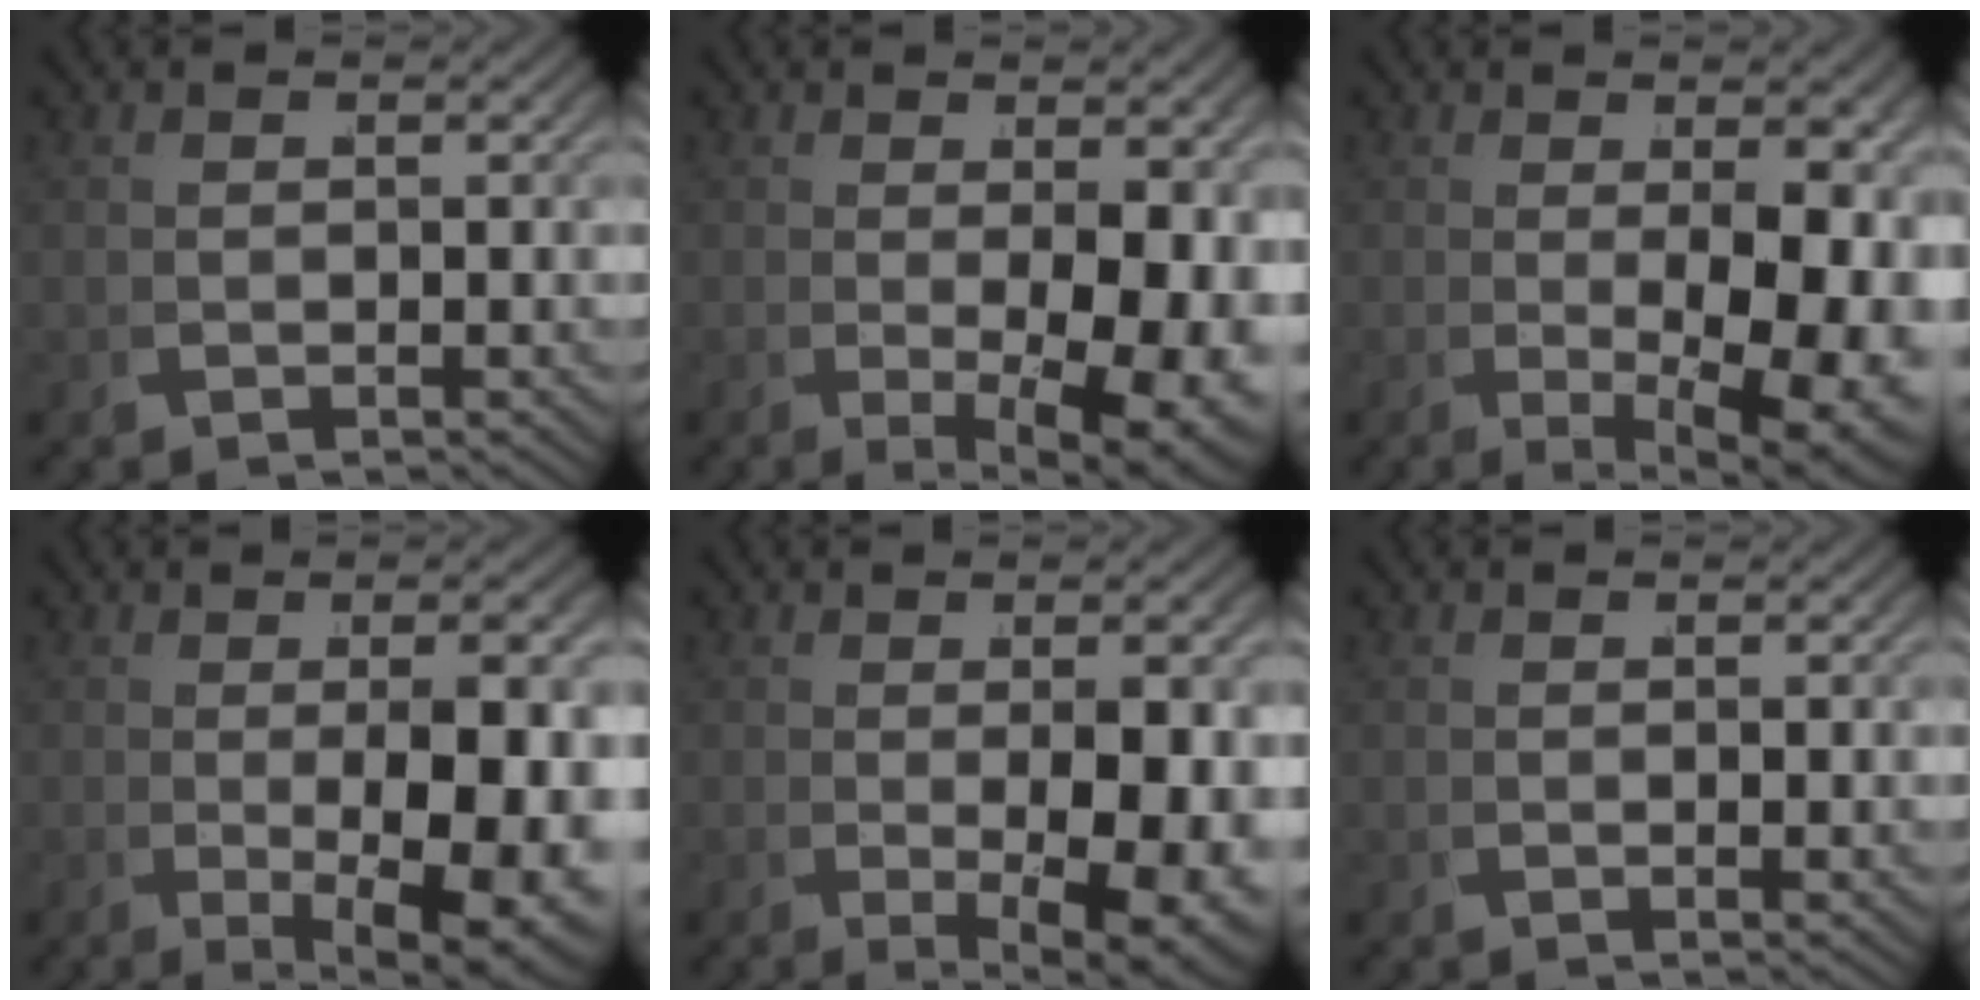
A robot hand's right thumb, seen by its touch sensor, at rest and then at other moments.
{"total": 8.0, "force": [-0.5, 3.8, 7.0], "torque": [-0.111, -0.027, 0.009]}
{"total": 9.3, "force": [-0.5, 4.3, 8.2], "torque": [-0.128, -0.030, 0.012]}
{"total": 9.7, "force": [-1.2, 4.1, 8.7], "torque": [-0.136, -0.018, 0.001]}
{"total": 8.0, "force": [-0.7, 3.6, 7.1], "torque": [-0.111, -0.014, 0.000]}
{"total": 0.8, "force": [0.5, 0.0, 0.6], "torque": [-0.012, 0.000, 0.008]}